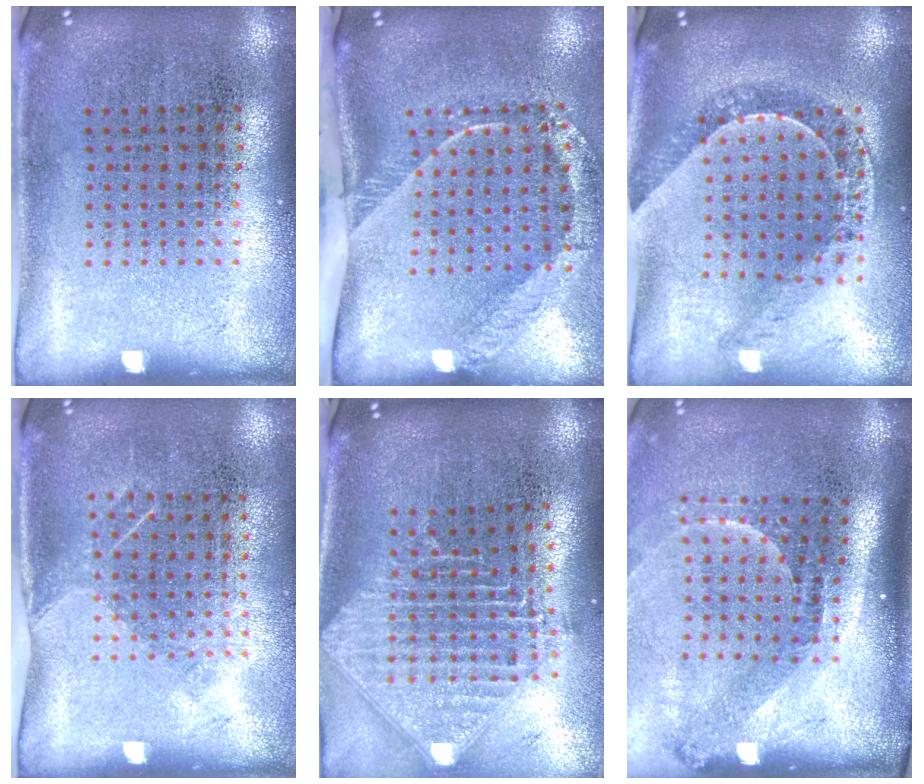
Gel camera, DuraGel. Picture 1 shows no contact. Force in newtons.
{"total": 2.6, "press": 1.7, "slide": 1.9}
{"total": 1.2, "press": 1.2, "slide": 0.2}
{"total": 1.1, "press": 0.8, "slide": 0.6}
{"total": 2.4, "press": 1.8, "slide": 1.6}
{"total": 2.2, "press": 1.6, "slide": 1.6}